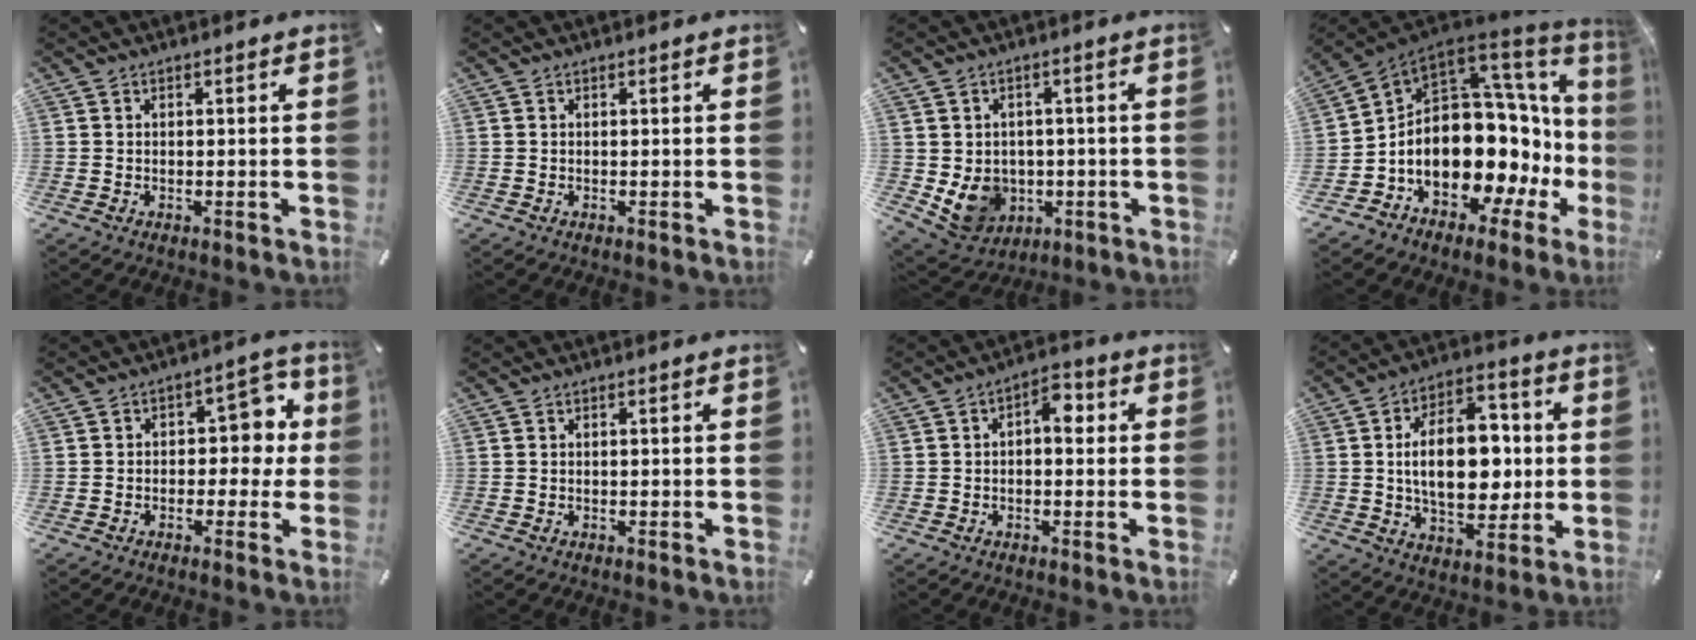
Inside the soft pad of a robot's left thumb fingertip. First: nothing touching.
{"total": 0.0}
{"total": 8.6, "force": [-1.2, 7.9, 3.1], "torque": [-0.074, -0.005, -0.017]}
{"total": 21.8, "force": [-2.8, 13.5, 16.9], "torque": [-0.273, -0.057, -0.022]}
{"total": 8.8, "force": [0.6, 6.4, 6.1], "torque": [-0.070, 0.004, 0.004]}
{"total": 0.0}
{"total": 5.3, "force": [0.2, 3.1, 4.3], "torque": [-0.054, 0.003, -0.006]}
{"total": 17.3, "force": [0.6, 10.6, 13.7], "torque": [-0.229, 0.007, 0.010]}